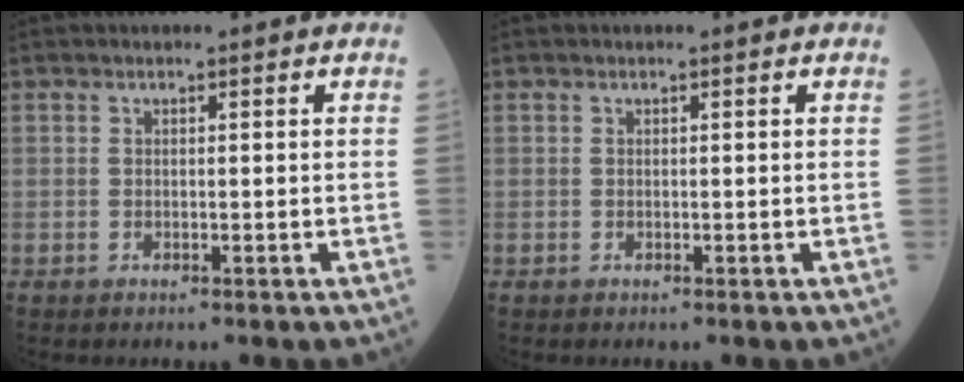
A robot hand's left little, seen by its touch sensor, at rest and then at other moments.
{"total": 0.0}